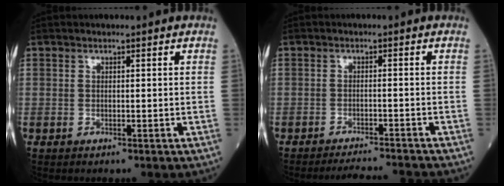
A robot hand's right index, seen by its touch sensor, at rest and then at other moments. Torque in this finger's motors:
{"motor_torque": [-0.28, -0.33, 0.02, -0.01]}